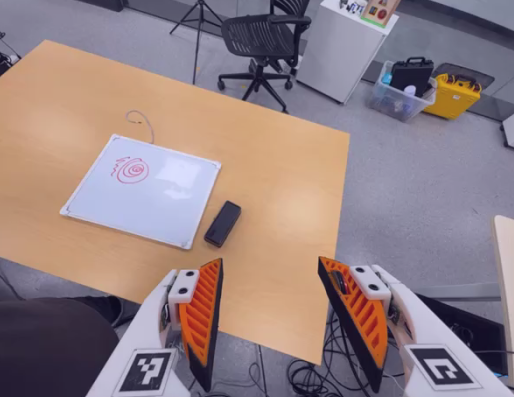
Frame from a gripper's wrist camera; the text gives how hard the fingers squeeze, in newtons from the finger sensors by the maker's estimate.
{"total": 0.0}